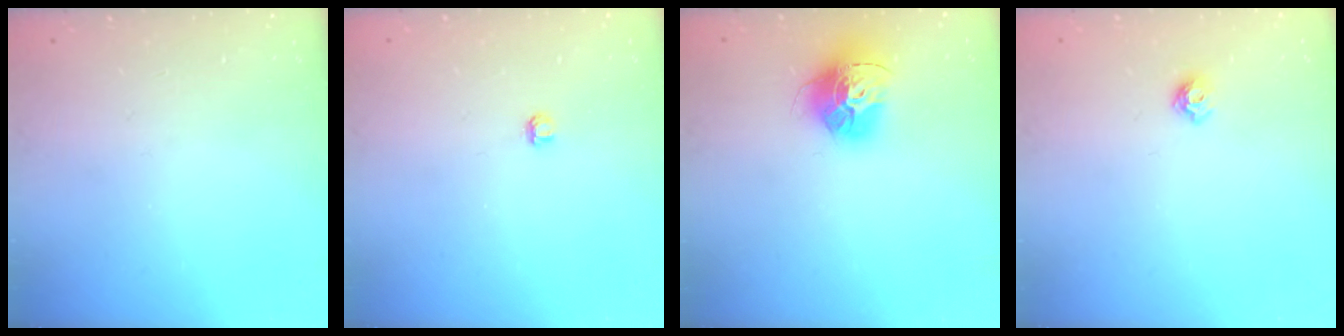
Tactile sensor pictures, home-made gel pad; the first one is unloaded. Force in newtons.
{"total": 2.8, "press": 2.8, "slide": 0.3}
{"total": 14.8, "press": 14.8, "slide": 1.6}
{"total": 5.6, "press": 5.6, "slide": 0.9}